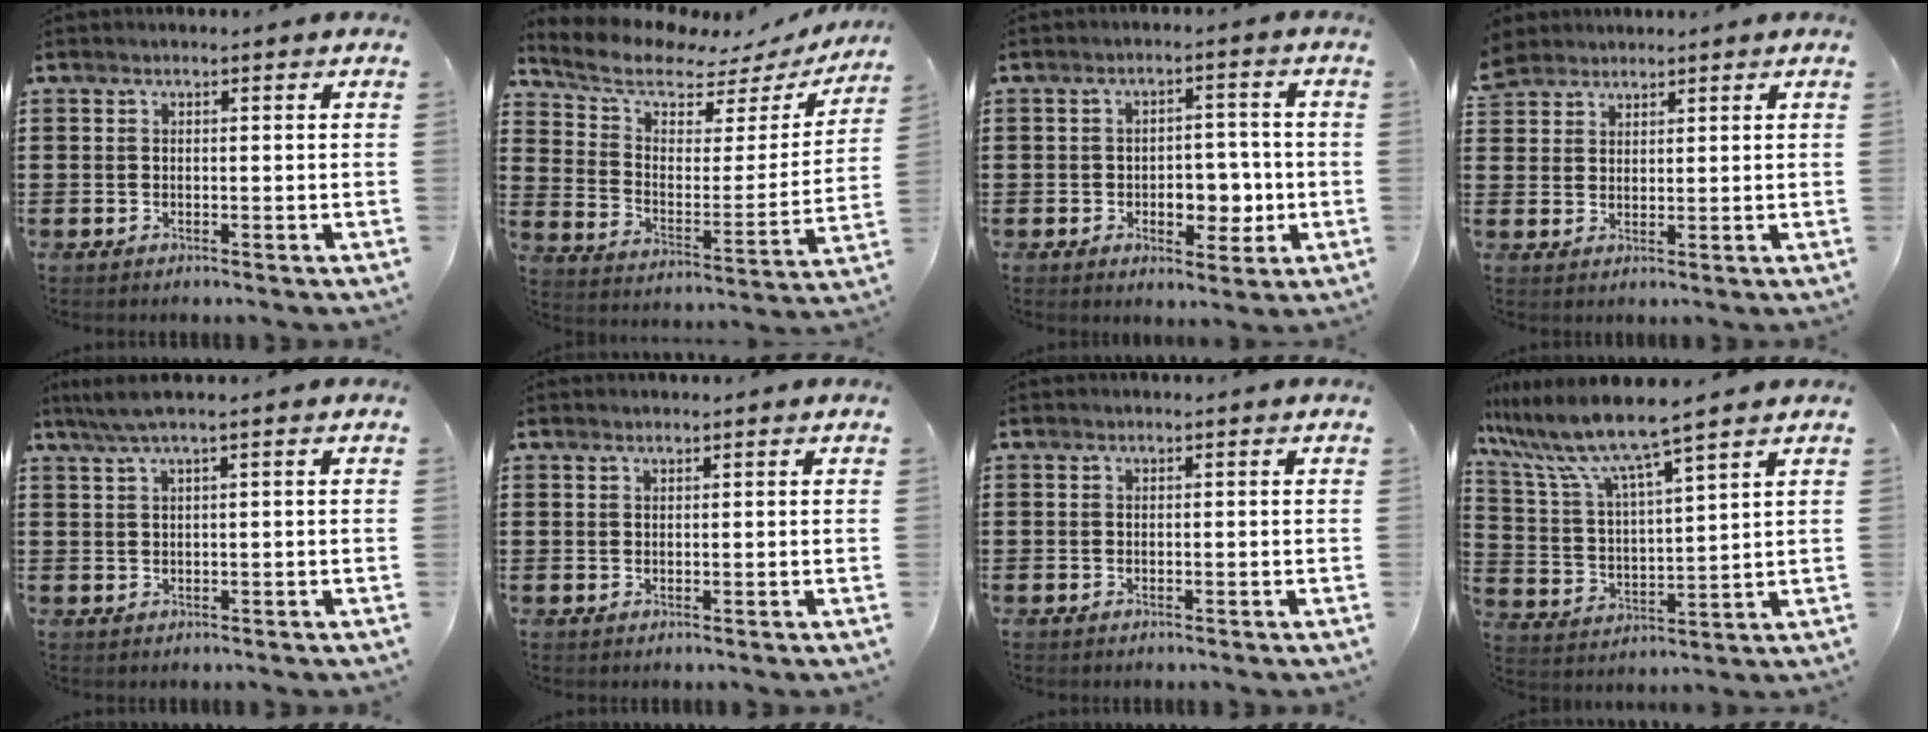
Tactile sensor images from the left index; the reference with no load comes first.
{"total": 7.9, "force": [6.6, 3.1, 3.1], "torque": [-0.089, -0.042, 0.111]}
{"total": 6.2, "force": [-1.5, 4.0, 4.6], "torque": [-0.069, 0.005, -0.030]}
{"total": 2.9, "force": [2.5, 1.4, -0.2], "torque": [-0.007, 0.004, 0.050]}
{"total": 2.3, "force": [1.0, -0.2, 2.1], "torque": [-0.039, -0.002, 0.019]}
{"total": 0.7, "force": [0.6, 0.1, 0.2], "torque": [-0.007, -0.001, 0.013]}
{"total": 0.0}
{"total": 8.0, "force": [6.9, -0.2, 4.1], "torque": [-0.111, -0.043, 0.112]}